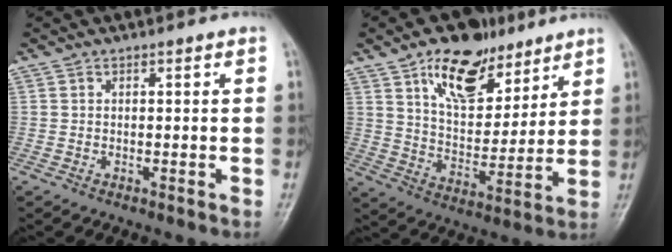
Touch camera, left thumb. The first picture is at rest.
{"total": 12.6, "force": [7.5, 8.1, 6.0], "torque": [-0.048, -0.037, 0.119]}